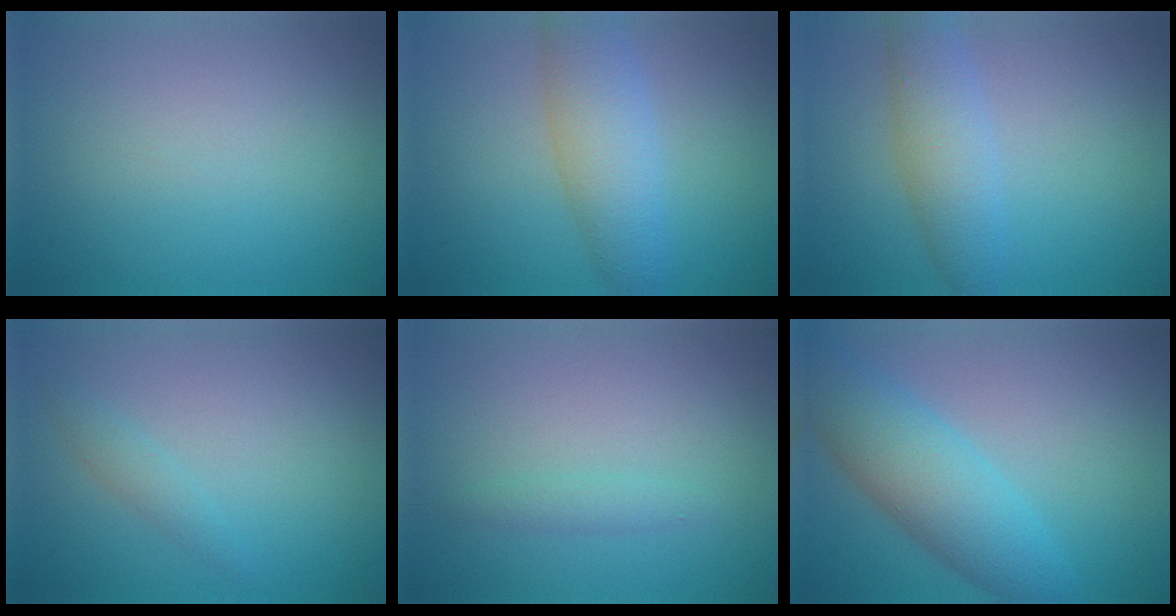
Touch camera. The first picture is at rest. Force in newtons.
{"total": 4.7, "press": 4.7, "slide": 0.1}
{"total": 3.8, "press": 3.8, "slide": 0.1}
{"total": 1.2, "press": 1.2, "slide": 0.0}
{"total": 1.1, "press": 1.1, "slide": 0.0}
{"total": 6.4, "press": 6.4, "slide": 0.2}